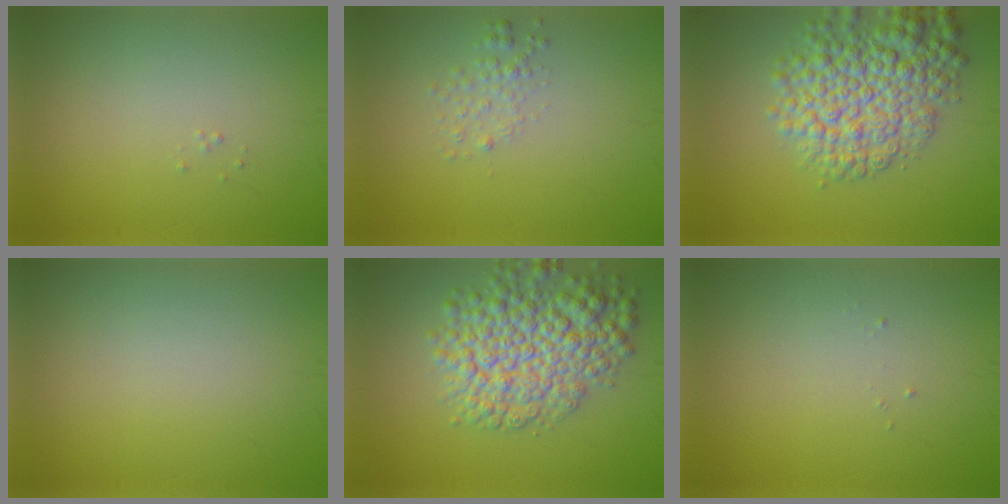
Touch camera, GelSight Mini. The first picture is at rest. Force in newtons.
{"total": 1.4, "press": 1.4, "slide": 0.1}
{"total": 7.7, "press": 7.7, "slide": 0.2}
{"total": 0.0}
{"total": 7.9, "press": 7.9, "slide": 0.3}
{"total": 0.0}